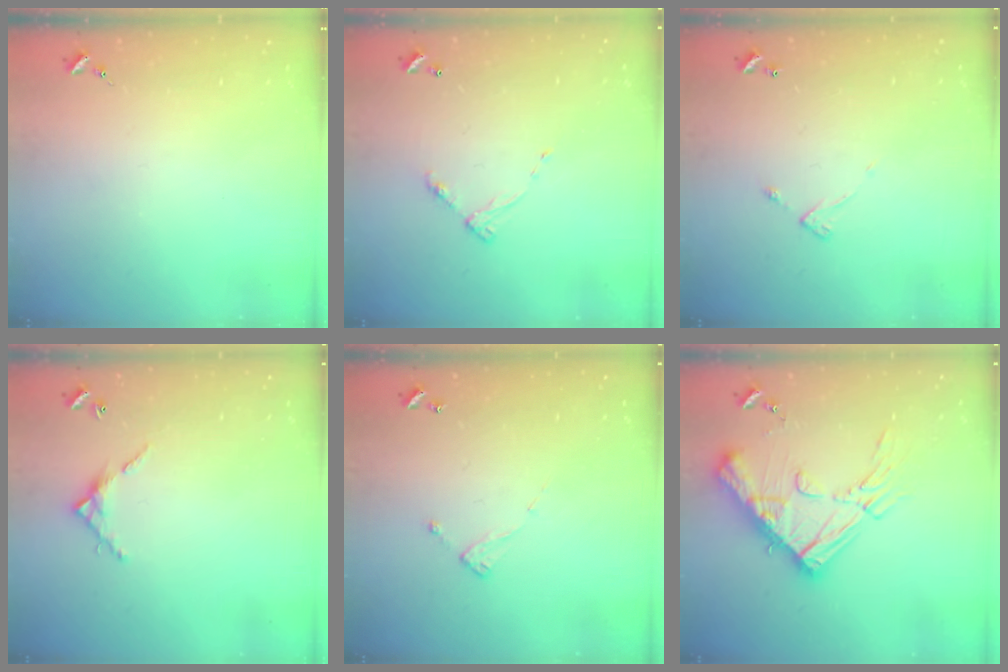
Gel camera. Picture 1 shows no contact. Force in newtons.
{"total": 5.9, "press": 5.9, "slide": 0.4}
{"total": 5.7, "press": 5.7, "slide": 0.5}
{"total": 6.3, "press": 6.3, "slide": 0.5}
{"total": 6.4, "press": 6.4, "slide": 0.4}
{"total": 20.5, "press": 20.3, "slide": 2.3}